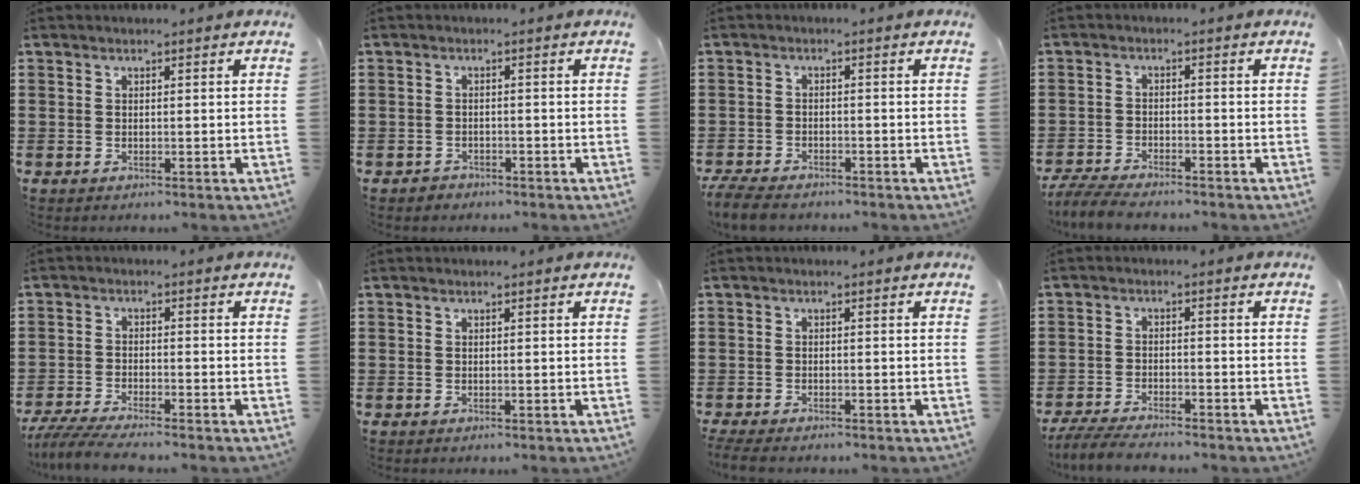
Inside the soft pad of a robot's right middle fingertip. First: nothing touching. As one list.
[{"total": 1.2, "force": [-1.1, 0.6, 0.0], "torque": [-0.005, 0.002, -0.025]}, {"total": 3.4, "force": [-3.2, 0.6, 0.9], "torque": [-0.030, -0.003, -0.069]}, {"total": 4.4, "force": [-4.2, 0.5, 1.2], "torque": [-0.040, -0.007, -0.091]}, {"total": 4.3, "force": [-3.9, 0.1, 1.8], "torque": [-0.050, -0.016, -0.081]}, {"total": 0.0}, {"total": 1.4, "force": [-1.3, 0.2, 0.4], "torque": [-0.017, -0.002, -0.029]}, {"total": 4.2, "force": [-4.0, 0.3, 1.3], "torque": [-0.034, -0.007, -0.083]}]